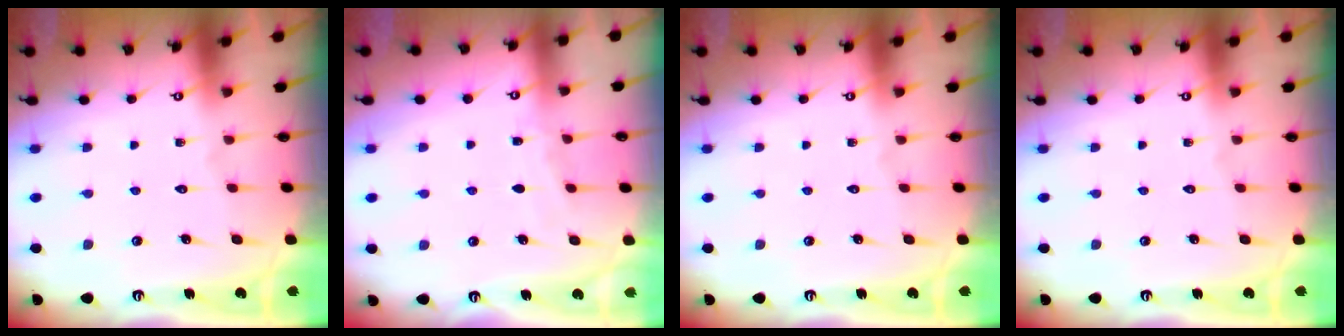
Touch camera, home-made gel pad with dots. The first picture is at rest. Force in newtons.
{"total": 3.6, "press": 3.5, "slide": 0.5}
{"total": 0.0}
{"total": 0.0}